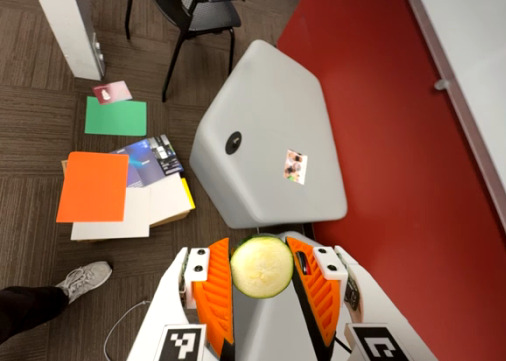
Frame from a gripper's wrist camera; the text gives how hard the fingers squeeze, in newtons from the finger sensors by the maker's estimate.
{"total": 10.2, "left": 10.7, "right": 9.8}